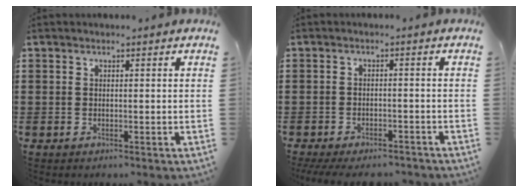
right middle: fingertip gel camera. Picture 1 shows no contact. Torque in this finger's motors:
{"motor_torque": [1.42, -0.22, 0.52, 0.14]}